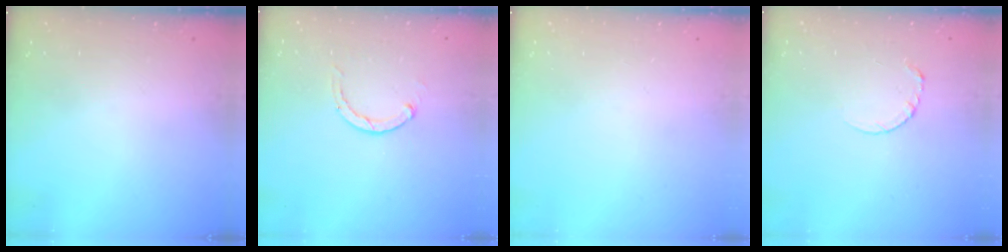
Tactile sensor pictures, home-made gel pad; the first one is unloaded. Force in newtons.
{"total": 2.8, "press": 2.8, "slide": 0.5}
{"total": 0.0}
{"total": 3.9, "press": 3.9, "slide": 0.3}